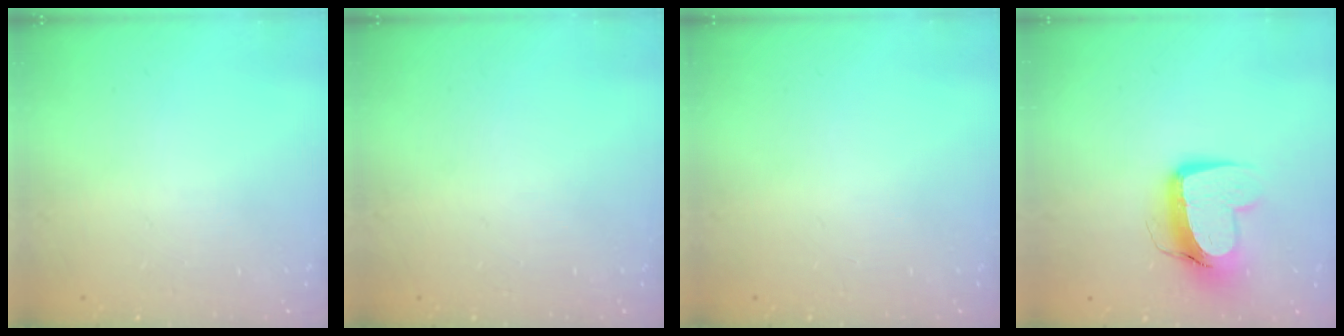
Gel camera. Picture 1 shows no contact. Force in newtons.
{"total": 0.0}
{"total": 0.0}
{"total": 11.6, "press": 11.5, "slide": 1.3}